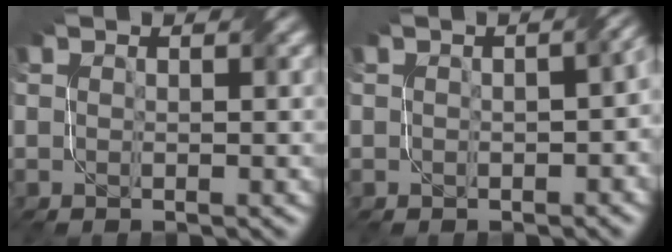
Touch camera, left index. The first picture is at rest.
{"total": 4.5, "force": [0.0, 2.5, 3.8], "torque": [-0.020, 0.001, 0.009]}